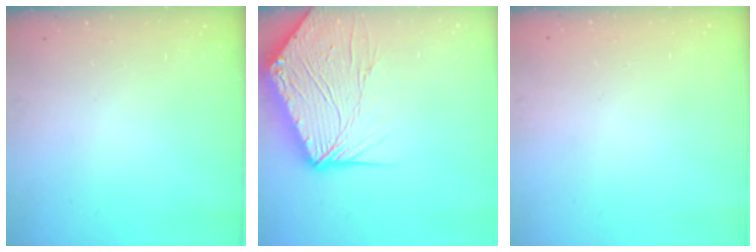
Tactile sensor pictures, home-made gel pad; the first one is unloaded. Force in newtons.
{"total": 17.4, "press": 17.2, "slide": 2.1}
{"total": 0.0}